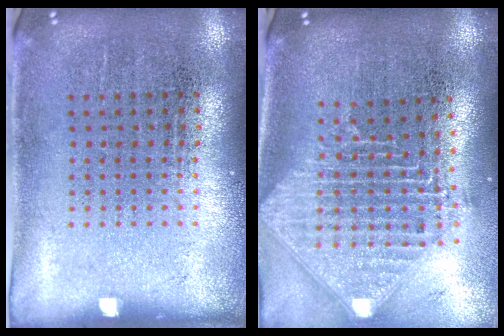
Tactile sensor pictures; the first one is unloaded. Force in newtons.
{"total": 2.4, "press": 1.8, "slide": 1.6}